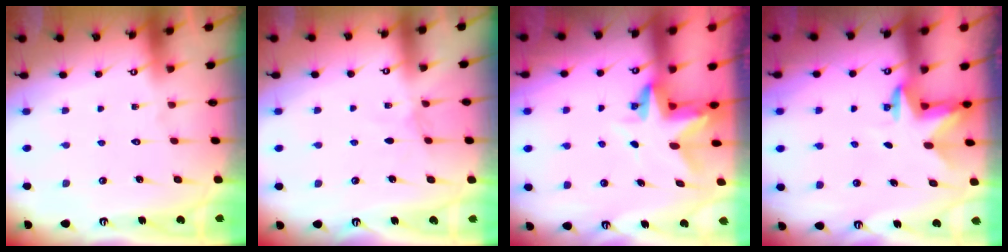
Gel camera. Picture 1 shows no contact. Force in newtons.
{"total": 2.1, "press": 2.1, "slide": 0.3}
{"total": 4.6, "press": 4.6, "slide": 0.2}
{"total": 3.3, "press": 3.2, "slide": 0.8}